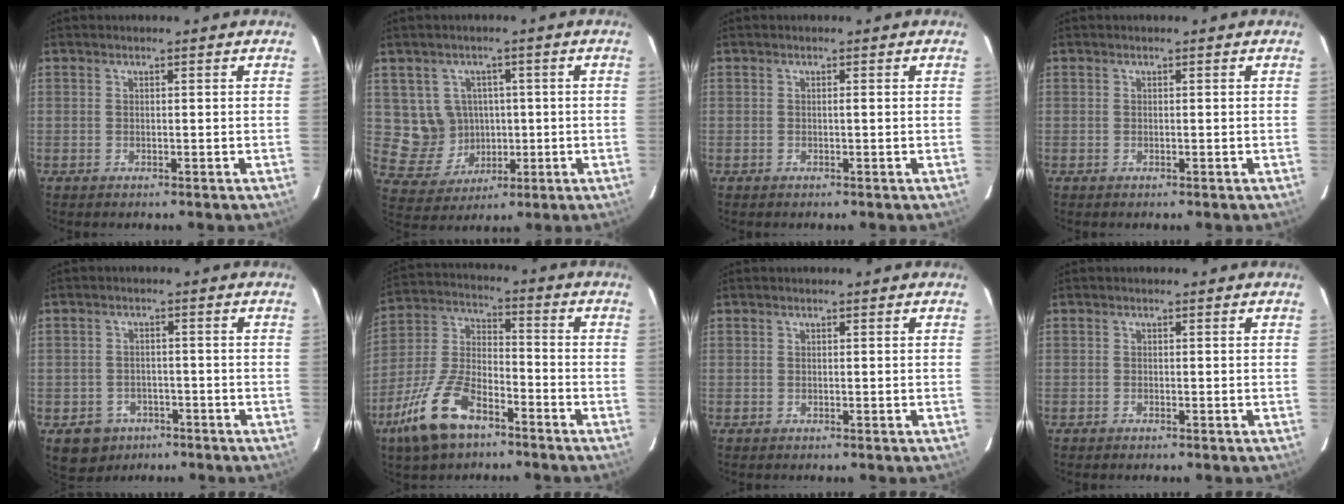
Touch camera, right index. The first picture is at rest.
{"total": 7.6, "force": [1.1, 7.3, 1.9], "torque": [-0.043, 0.019, 0.038]}
{"total": 0.0}
{"total": 0.0}
{"total": 5.2, "force": [-2.7, 4.4, 0.9], "torque": [-0.014, 0.008, -0.031]}
{"total": 13.1, "force": [-8.1, 5.4, 8.7], "torque": [-0.195, -0.005, -0.157]}
{"total": 0.0}
{"total": 0.0}